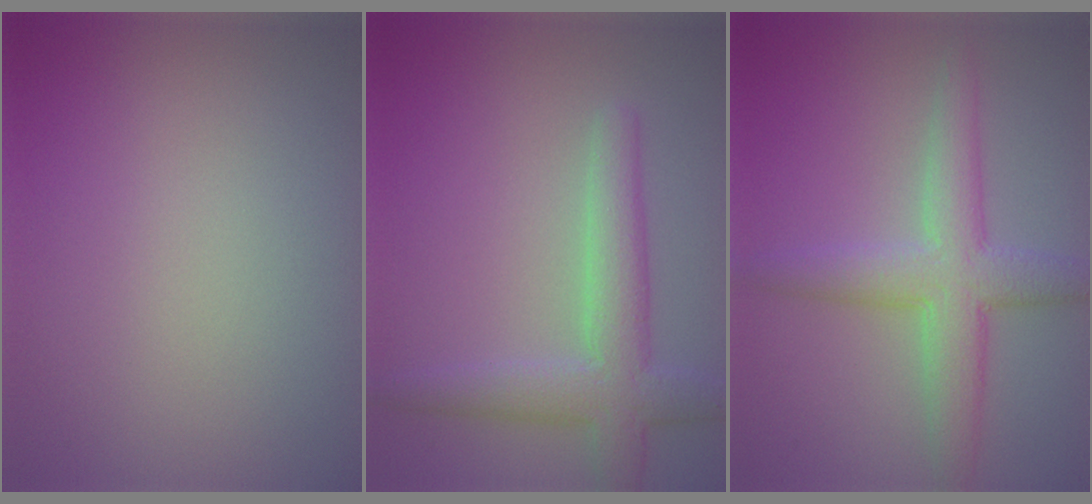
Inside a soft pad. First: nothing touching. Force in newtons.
{"total": 4.5, "press": 4.5, "slide": 0.2}
{"total": 4.9, "press": 4.9, "slide": 0.1}